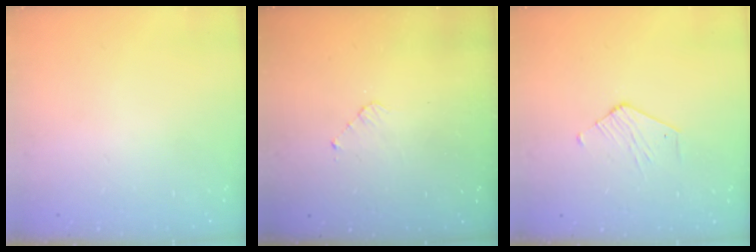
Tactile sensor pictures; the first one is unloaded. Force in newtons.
{"total": 2.8, "press": 2.8, "slide": 0.2}
{"total": 3.2, "press": 3.2, "slide": 0.3}